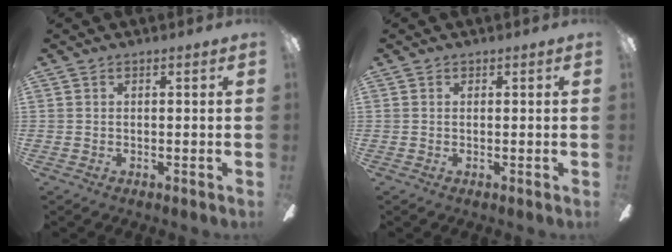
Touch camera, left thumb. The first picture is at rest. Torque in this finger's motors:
{"motor_torque": [-0.21, -0.08, -0.29, 0.17, 0.00]}